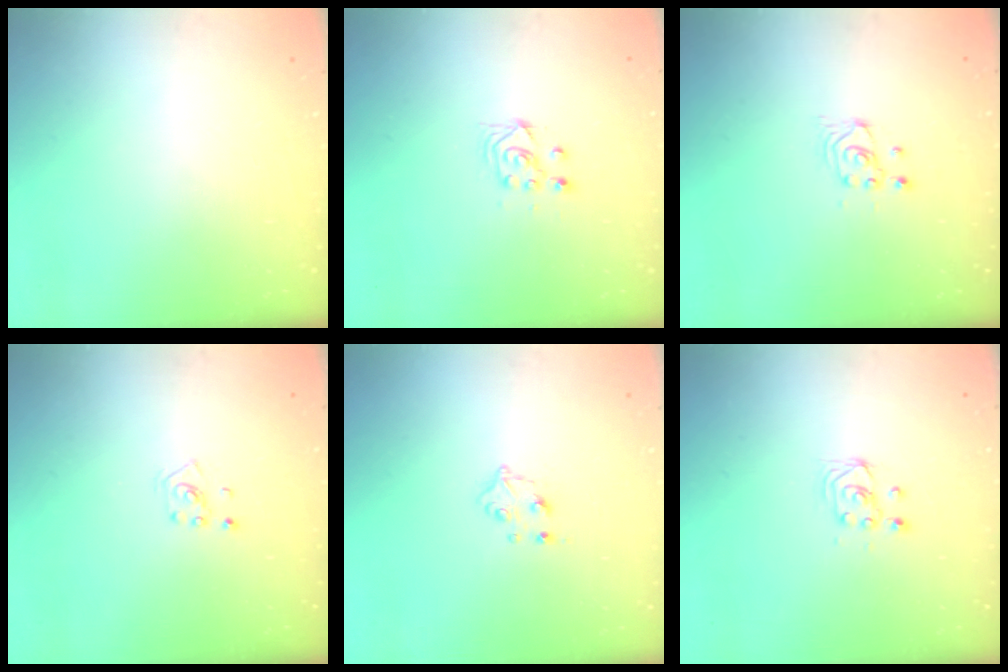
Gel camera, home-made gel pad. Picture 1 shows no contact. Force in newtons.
{"total": 4.9, "press": 4.8, "slide": 1.0}
{"total": 2.6, "press": 2.5, "slide": 0.3}
{"total": 2.2, "press": 2.2, "slide": 0.3}
{"total": 4.7, "press": 4.6, "slide": 0.6}
{"total": 2.9, "press": 2.7, "slide": 1.0}